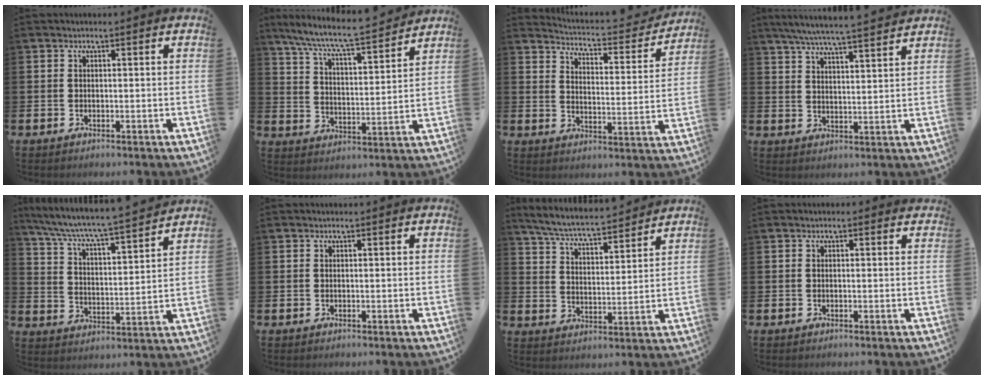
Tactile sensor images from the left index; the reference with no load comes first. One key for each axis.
{"total": 8.2, "fx": 7.6, "fy": 0.4, "fz": 3.0, "tx": -0.086, "ty": -0.059, "tz": 0.128}
{"total": 3.9, "fx": 3.8, "fy": 0.6, "fz": 0.7, "tx": -0.028, "ty": -0.039, "tz": 0.055}
{"total": 6.3, "fx": 6.0, "fy": -0.2, "fz": 1.9, "tx": -0.046, "ty": -0.038, "tz": 0.103}
{"total": 7.0, "fx": 6.6, "fy": 0.1, "fz": 2.2, "tx": -0.068, "ty": -0.058, "tz": 0.108}
{"total": 0.0}
{"total": 6.1, "fx": 5.9, "fy": 0.3, "fz": 1.6, "tx": -0.056, "ty": -0.043, "tz": 0.100}
{"total": 0.0}